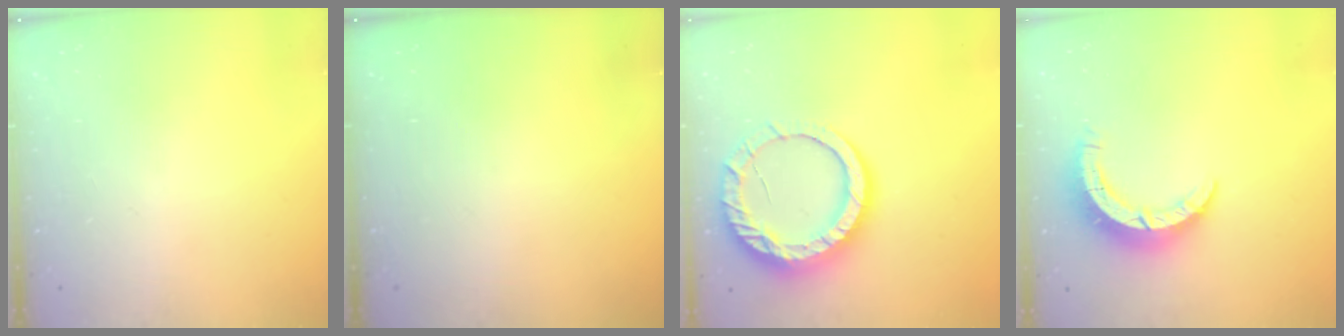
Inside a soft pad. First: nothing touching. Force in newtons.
{"total": 0.0}
{"total": 16.2, "press": 16.1, "slide": 1.2}
{"total": 7.1, "press": 7.1, "slide": 0.4}